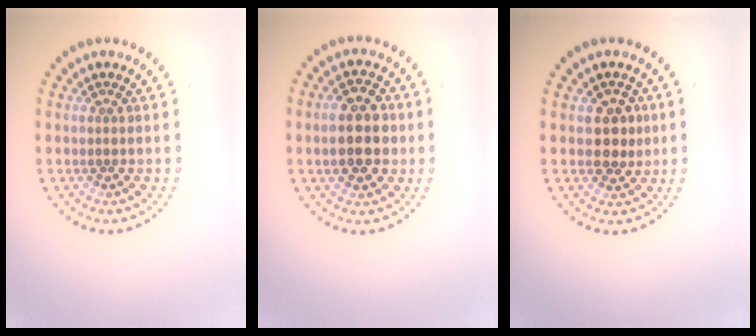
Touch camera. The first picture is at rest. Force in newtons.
{"total": 5.5, "press": 5.5, "slide": 0.3}
{"total": 2.4, "press": 2.3, "slide": 0.7}